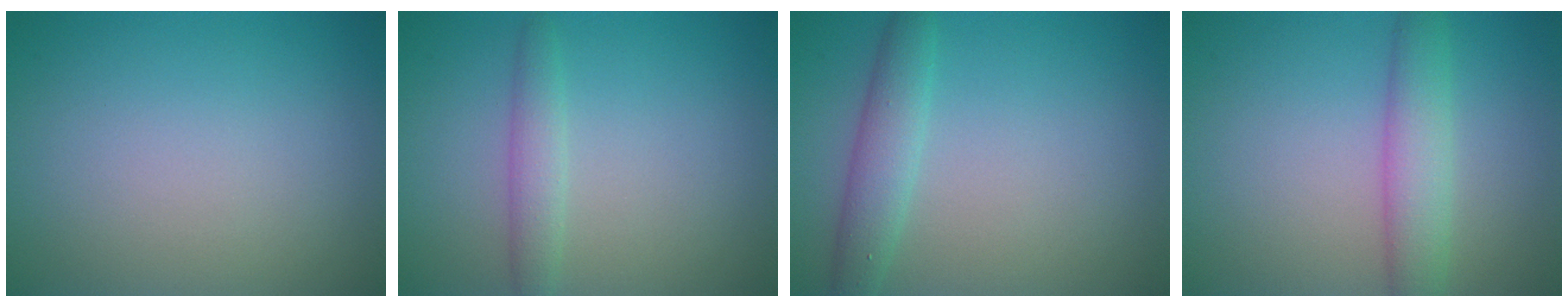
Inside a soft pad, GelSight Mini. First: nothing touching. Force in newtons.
{"total": 1.9, "press": 1.9, "slide": 0.0}
{"total": 2.9, "press": 2.9, "slide": 0.2}
{"total": 3.5, "press": 3.5, "slide": 0.1}